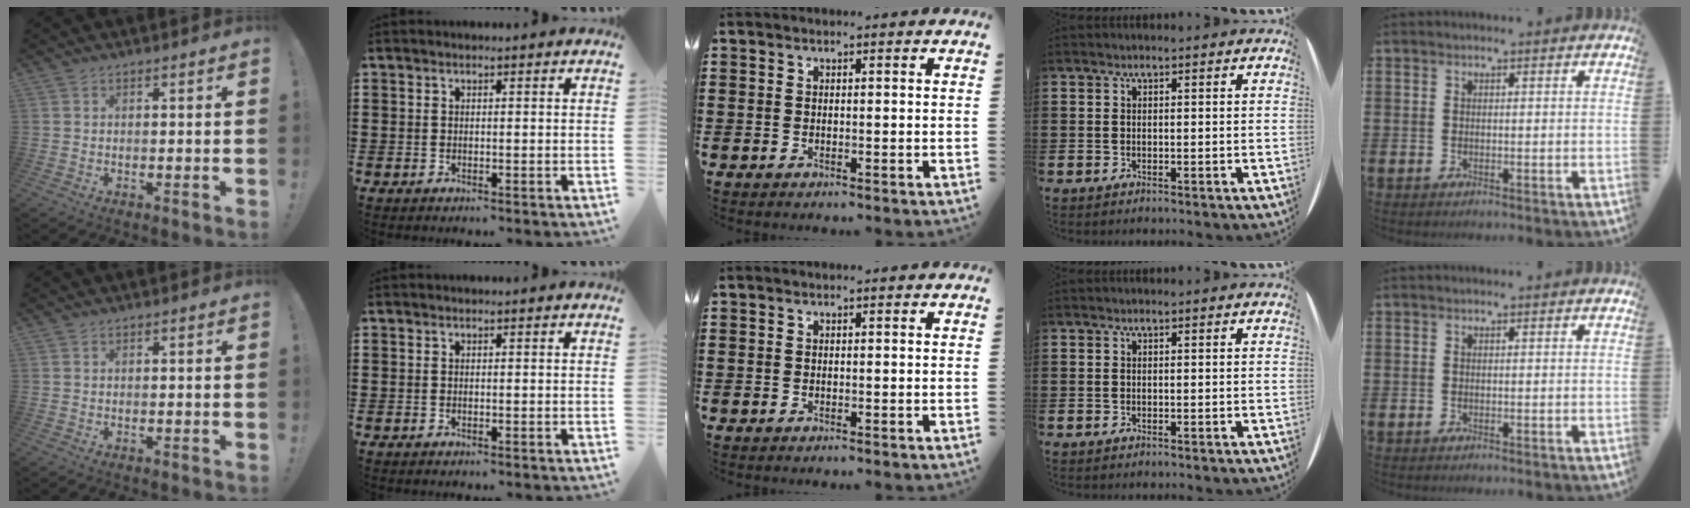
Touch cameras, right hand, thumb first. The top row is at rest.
{}